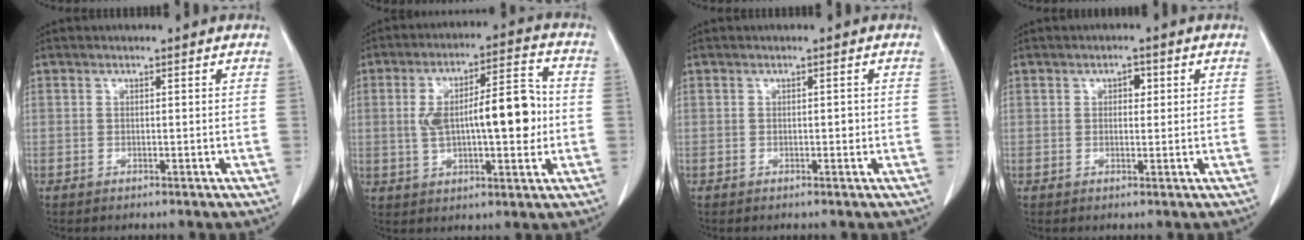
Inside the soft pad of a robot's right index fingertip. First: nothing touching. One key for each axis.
{"total": 14.6, "fx": 0.0, "fy": 4.7, "fz": 13.9, "tx": -0.234, "ty": 0.030, "tz": 0.008}
{"total": 1.1, "fx": -0.2, "fy": 0.6, "fz": 0.8, "tx": -0.016, "ty": 0.006, "tz": -0.001}
{"total": 2.3, "fx": 0.6, "fy": 1.4, "fz": 1.7, "tx": -0.031, "ty": 0.009, "tz": 0.011}